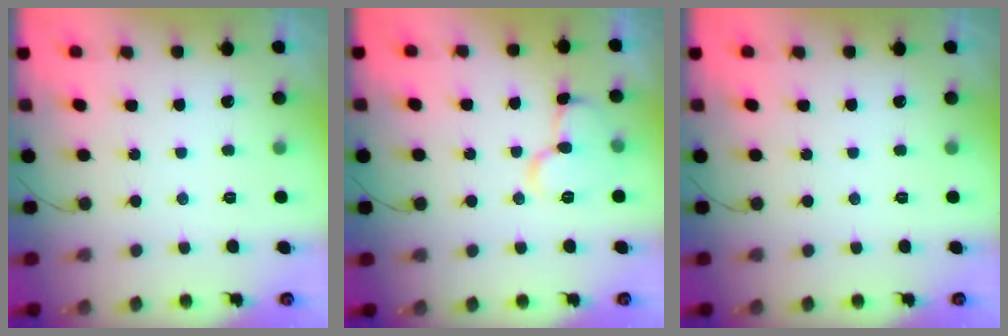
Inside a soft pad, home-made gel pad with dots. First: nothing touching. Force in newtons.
{"total": 10.3, "press": 10.3, "slide": 0.9}
{"total": 0.0}